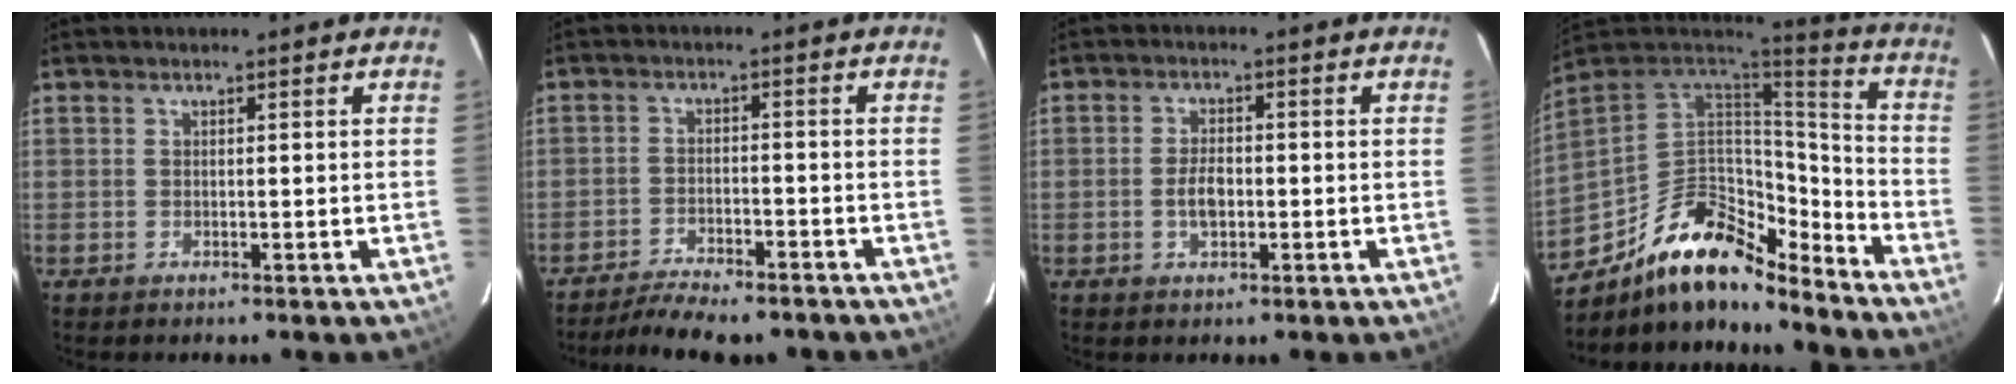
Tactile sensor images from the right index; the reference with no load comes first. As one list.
[{"total": 10.9, "force": [-9.4, 2.9, 4.7], "torque": [-0.106, -0.009, -0.141]}, {"total": 3.9, "force": [-0.9, 2.1, 3.2], "torque": [-0.061, 0.004, -0.013]}, {"total": 20.1, "force": [-14.2, 8.7, 11.3], "torque": [-0.220, 0.015, -0.239]}]